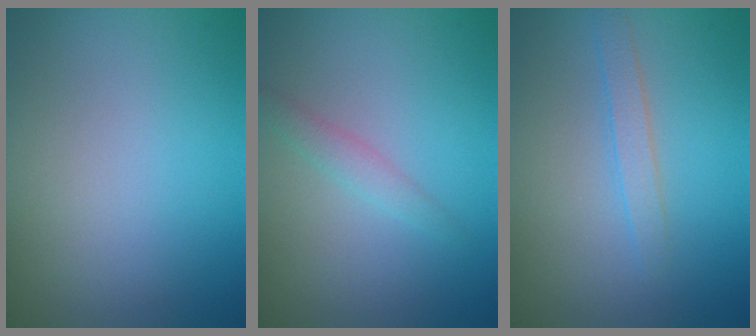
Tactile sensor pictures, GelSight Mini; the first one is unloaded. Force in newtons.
{"total": 1.4, "press": 1.4, "slide": 0.0}
{"total": 1.5, "press": 1.5, "slide": 0.1}